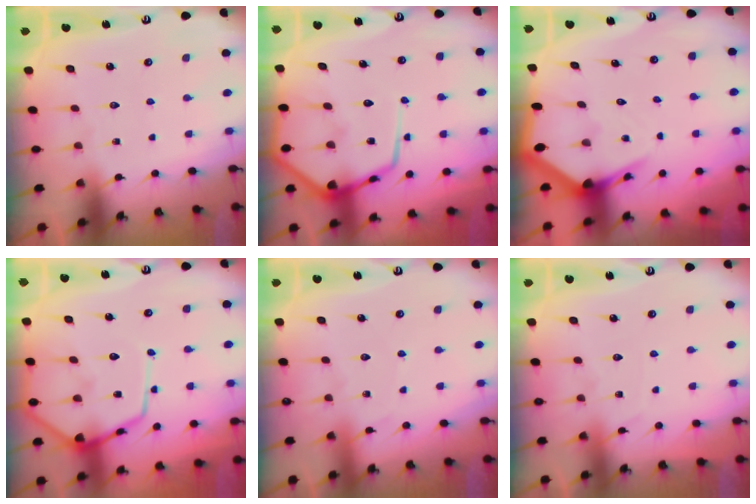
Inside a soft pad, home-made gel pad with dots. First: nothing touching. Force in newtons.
{"total": 15.3, "press": 15.2, "slide": 1.4}
{"total": 4.5, "press": 4.5, "slide": 0.5}
{"total": 15.0, "press": 14.9, "slide": 1.4}
{"total": 2.6, "press": 2.5, "slide": 0.3}
{"total": 6.0, "press": 6.0, "slide": 0.8}